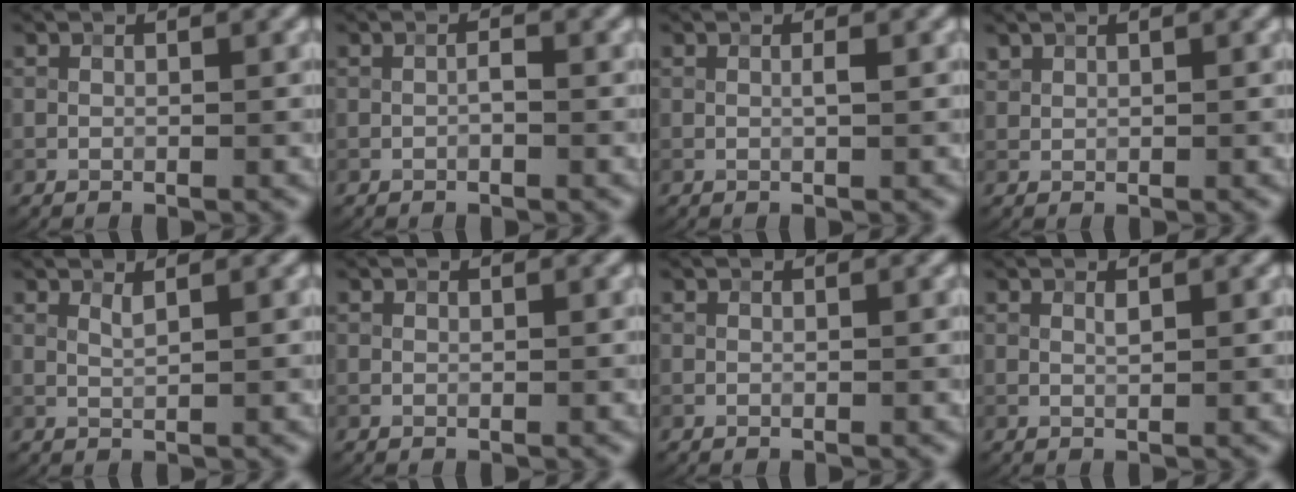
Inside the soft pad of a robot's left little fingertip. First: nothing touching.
{"total": 0.7, "force": [-0.3, 0.2, 0.6], "torque": [-0.013, 0.002, -0.005]}
{"total": 0.6, "force": [0.0, 0.0, 0.6], "torque": [-0.013, 0.001, 0.001]}
{"total": 0.7, "force": [0.6, 0.3, 0.1], "torque": [-0.004, -0.001, 0.018]}
{"total": 0.8, "force": [0.6, 0.0, 0.6], "torque": [-0.013, -0.001, 0.011]}
{"total": 0.0}
{"total": 0.0}
{"total": 0.5, "force": [0.3, 0.1, 0.4], "torque": [-0.009, -0.001, 0.005]}